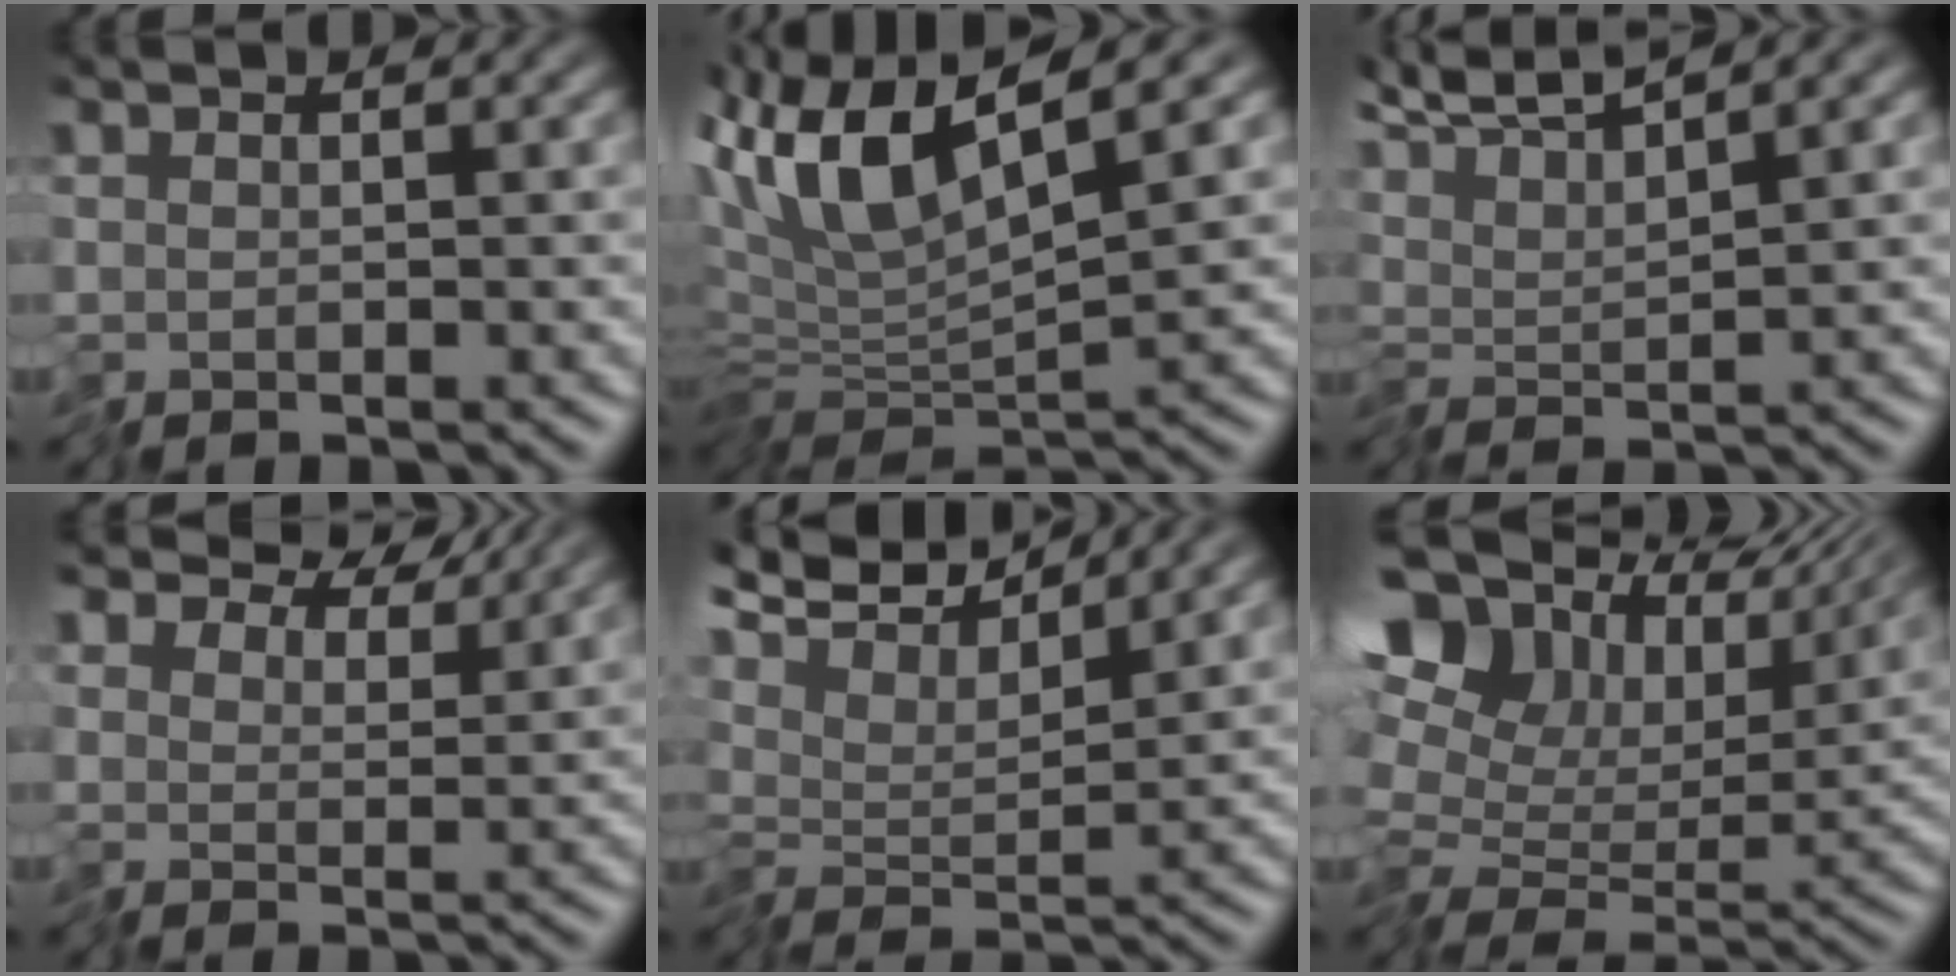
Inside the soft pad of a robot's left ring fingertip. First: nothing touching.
{"total": 7.4, "force": [2.5, 2.0, 6.7], "torque": [-0.138, 0.007, 0.041]}
{"total": 4.8, "force": [3.9, 0.2, 2.8], "torque": [-0.057, 0.022, 0.066]}
{"total": 6.6, "force": [5.5, 2.9, 2.2], "torque": [-0.051, 0.007, 0.079]}
{"total": 5.3, "force": [4.2, 0.6, 3.2], "torque": [-0.061, 0.019, 0.062]}
{"total": 13.6, "force": [5.4, 9.3, 8.4], "torque": [-0.198, 0.027, 0.092]}